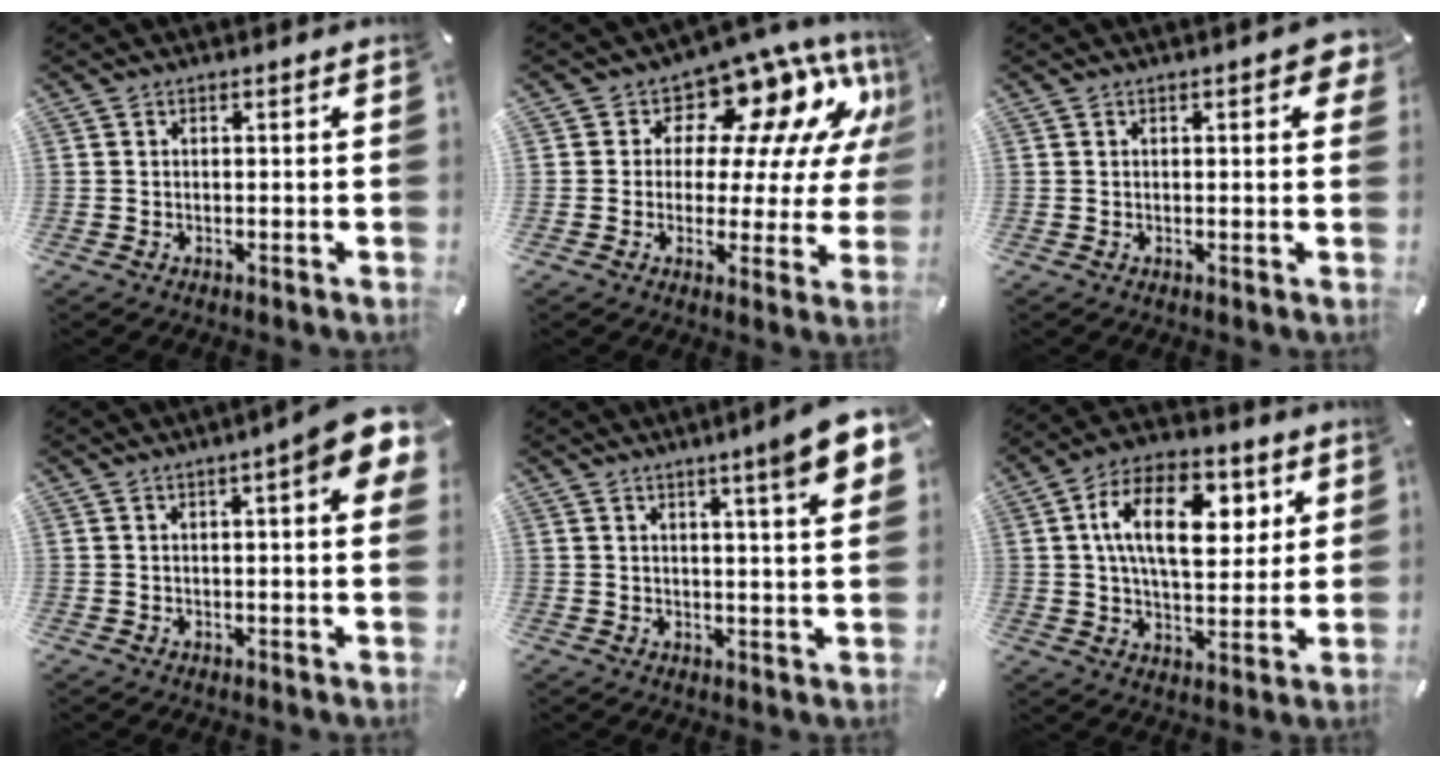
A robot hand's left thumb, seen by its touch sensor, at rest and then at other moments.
{"total": 14.2, "force": [9.0, 7.5, 8.1], "torque": [-0.120, -0.080, 0.149]}
{"total": 3.2, "force": [1.1, 1.2, 2.8], "torque": [-0.033, -0.003, 0.012]}
{"total": 8.5, "force": [3.7, 1.7, 7.4], "torque": [-0.102, -0.017, 0.057]}
{"total": 9.4, "force": [5.3, 0.7, 7.8], "torque": [-0.115, -0.027, 0.082]}
{"total": 17.1, "force": [5.5, 9.9, 12.9], "torque": [-0.208, 0.004, 0.090]}